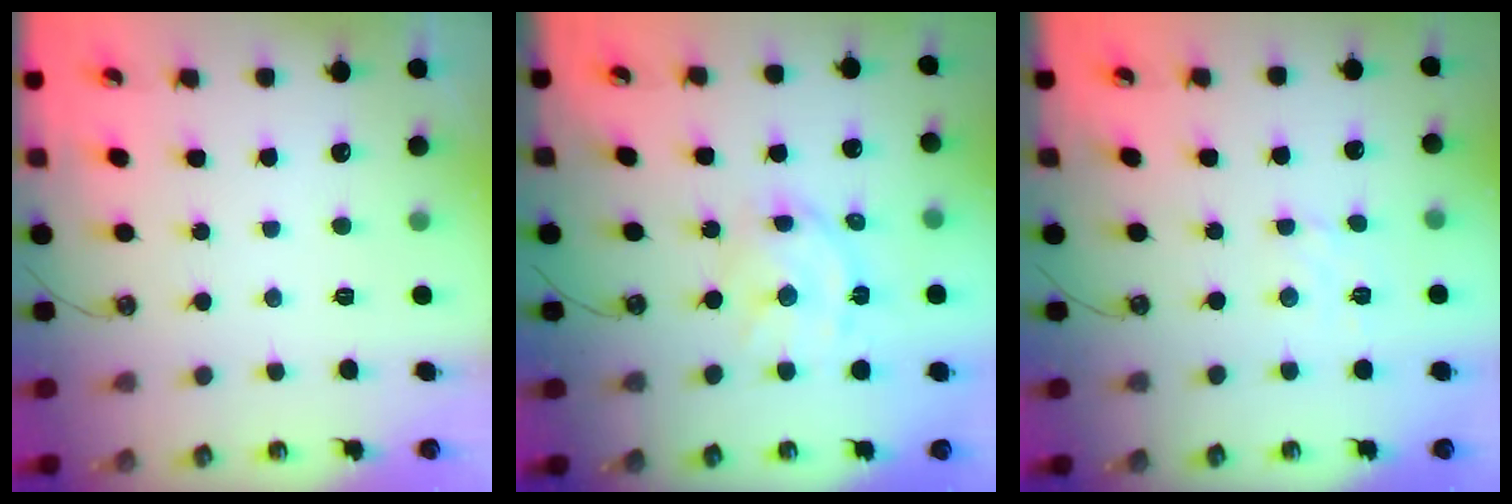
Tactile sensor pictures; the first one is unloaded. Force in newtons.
{"total": 10.3, "press": 10.3, "slide": 0.7}
{"total": 1.5, "press": 1.4, "slide": 0.6}